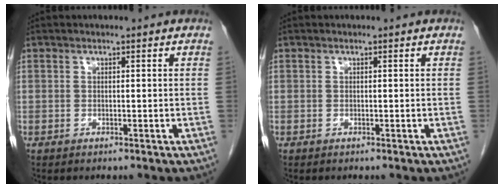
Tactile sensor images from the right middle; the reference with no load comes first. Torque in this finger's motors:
{"motor_torque": [0.18, -0.38, -0.07, 0.00]}